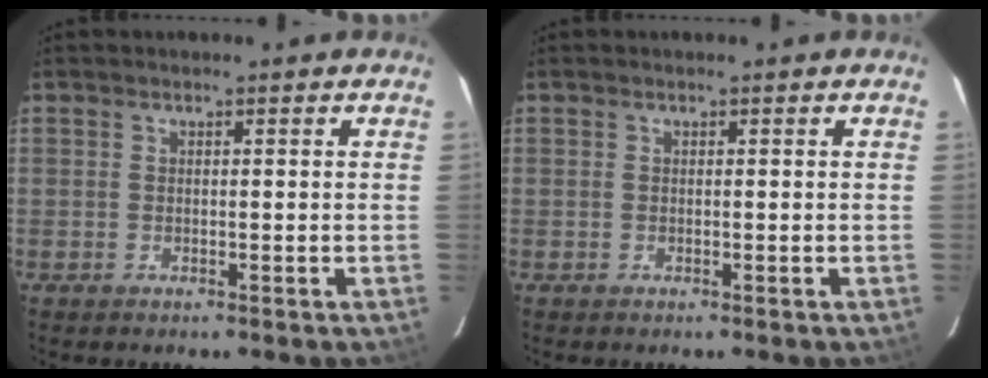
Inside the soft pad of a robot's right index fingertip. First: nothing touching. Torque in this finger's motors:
{"motor_torque": [0.00, 0.00, 0.00, 0.00]}